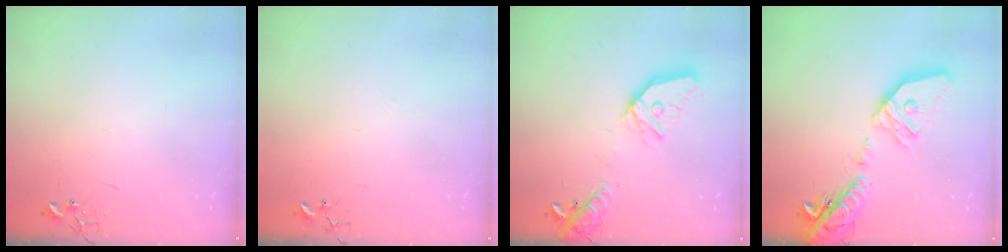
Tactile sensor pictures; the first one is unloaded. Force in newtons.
{"total": 6.1, "press": 6.0, "slide": 0.6}
{"total": 18.3, "press": 18.2, "slide": 2.6}
{"total": 23.6, "press": 23.3, "slide": 3.8}